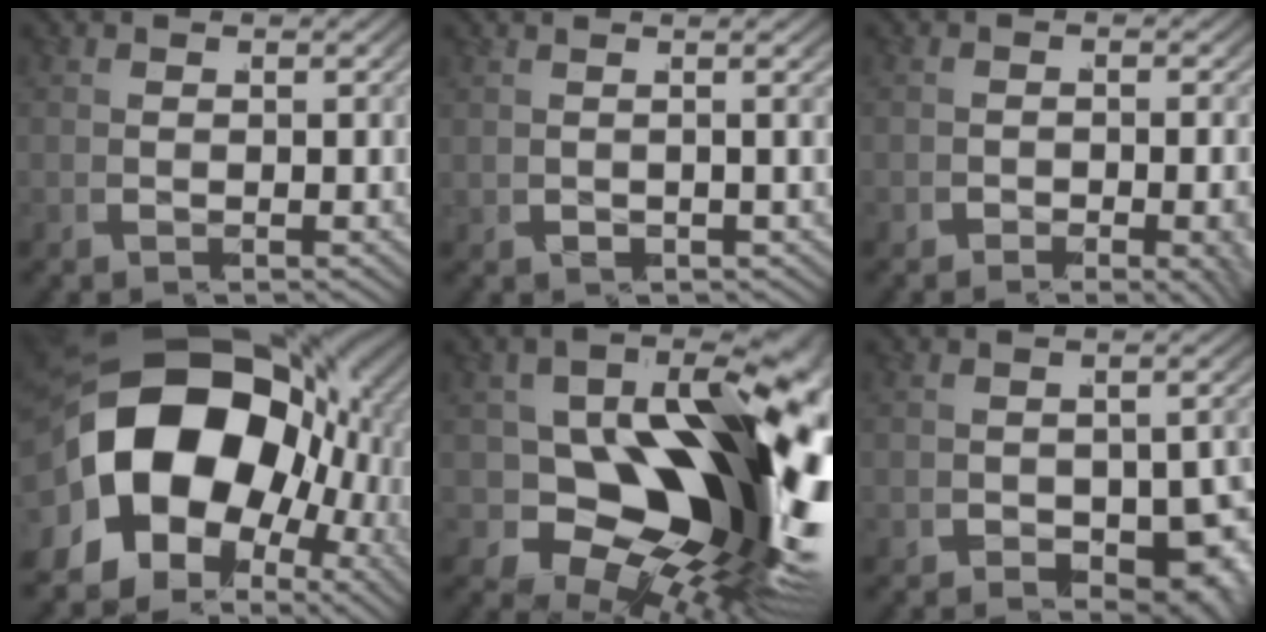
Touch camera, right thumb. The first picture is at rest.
{"total": 2.9, "force": [1.1, 0.6, 2.7], "torque": [-0.029, 0.007, 0.021]}
{"total": 2.6, "force": [-1.6, 0.9, 1.9], "torque": [-0.027, -0.018, -0.023]}
{"total": 22.3, "force": [-0.8, 15.3, 16.2], "torque": [-0.315, -0.058, 0.006]}
{"total": 24.4, "force": [-3.4, 14.5, 19.3], "torque": [-0.305, -0.066, -0.019]}
{"total": 6.8, "force": [-2.3, 4.3, 4.7], "torque": [-0.071, -0.040, -0.016]}